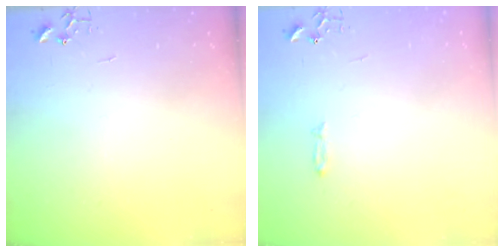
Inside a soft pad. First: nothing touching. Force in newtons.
{"total": 3.5, "press": 3.5, "slide": 0.5}